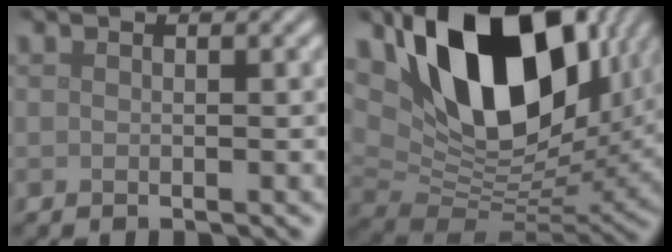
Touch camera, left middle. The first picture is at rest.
{"total": 15.2, "force": [6.3, 8.7, 10.8], "torque": [-0.182, 0.000, 0.111]}